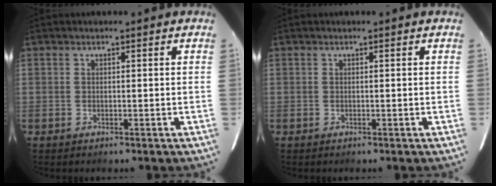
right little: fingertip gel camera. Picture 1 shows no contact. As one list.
[{"total": 0.0}]